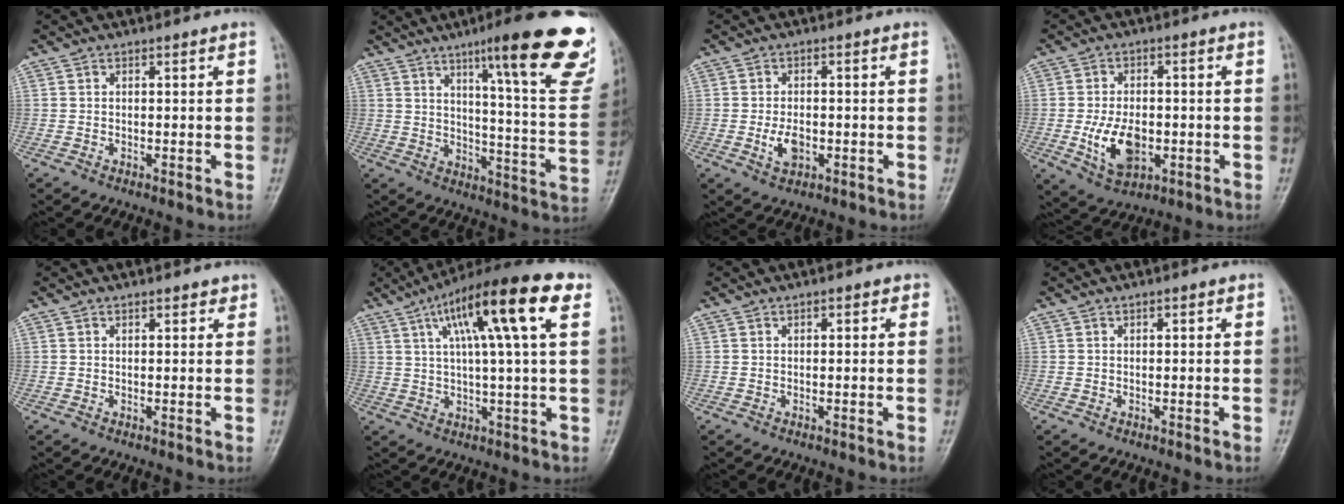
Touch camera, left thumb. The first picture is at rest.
{"total": 25.6, "force": [15.4, 4.1, 20.1], "torque": [-0.244, -0.064, 0.206]}
{"total": 4.0, "force": [-1.2, 2.5, 3.0], "torque": [-0.051, 0.000, -0.018]}
{"total": 9.1, "force": [-2.1, 5.7, 6.9], "torque": [-0.111, -0.001, -0.027]}
{"total": 1.6, "force": [1.2, 0.8, 0.8], "torque": [-0.002, -0.005, 0.011]}
{"total": 17.2, "force": [6.8, 3.0, 15.5], "torque": [-0.244, 0.014, 0.101]}
{"total": 1.9, "force": [0.8, 1.0, 1.3], "torque": [-0.009, 0.001, 0.007]}
{"total": 0.9, "force": [0.3, 0.3, 0.7], "torque": [-0.008, 0.002, 0.003]}